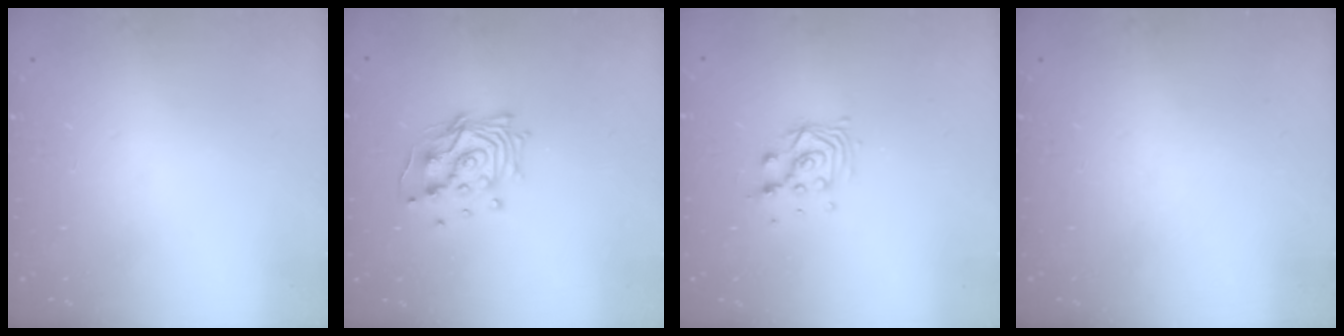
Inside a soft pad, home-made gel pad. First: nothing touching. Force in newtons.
{"total": 12.9, "press": 12.8, "slide": 1.1}
{"total": 8.2, "press": 8.1, "slide": 0.5}
{"total": 0.0}